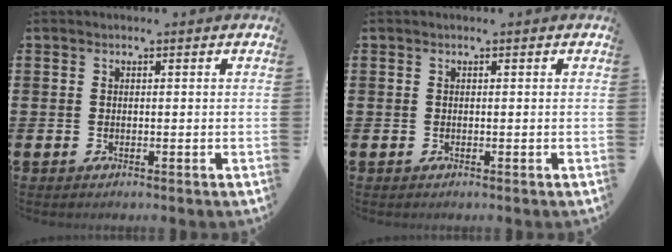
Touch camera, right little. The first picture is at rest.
{"total": 0.0}